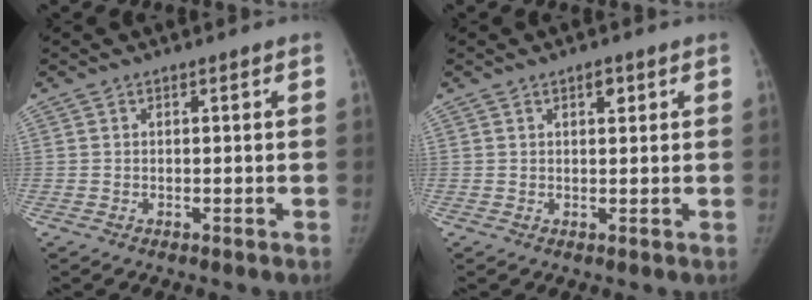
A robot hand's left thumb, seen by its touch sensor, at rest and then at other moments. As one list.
[{"total": 2.0, "force": [1.0, 1.0, 1.4], "torque": [-0.015, -0.003, 0.015]}]